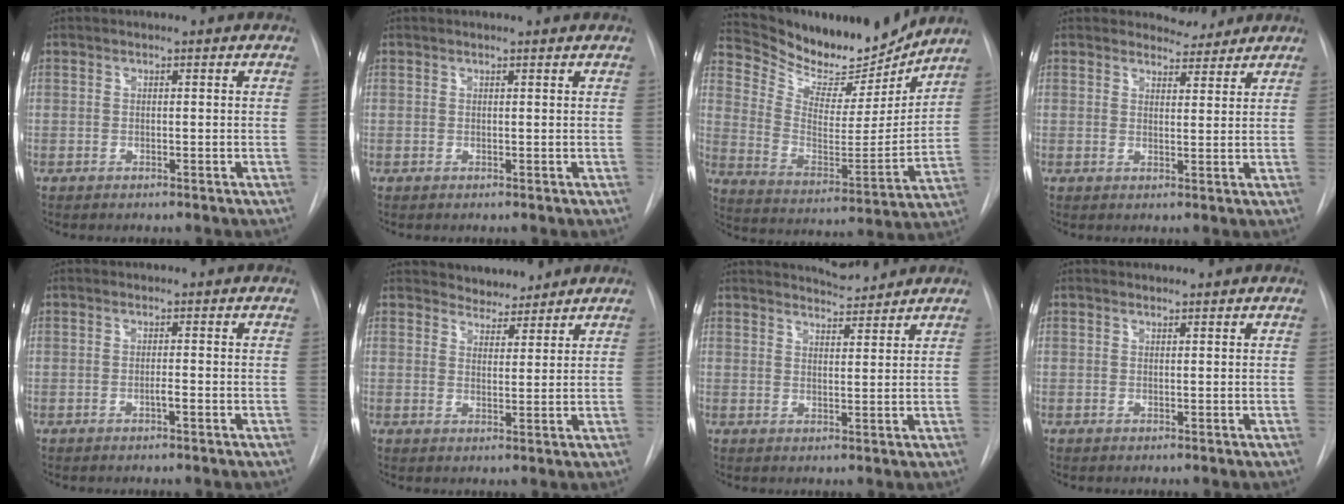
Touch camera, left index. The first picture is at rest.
{"total": 0.8, "force": [0.7, -0.1, 0.1], "torque": [-0.010, -0.001, 0.007]}
{"total": 16.6, "force": [15.6, 3.8, 4.0], "torque": [-0.078, -0.040, 0.248]}
{"total": 4.7, "force": [4.3, 2.0, -0.3], "torque": [0.012, -0.015, 0.046]}
{"total": 1.0, "force": [-0.7, -0.1, 0.6], "torque": [-0.010, -0.005, -0.015]}
{"total": 4.1, "force": [3.9, 1.4, -0.1], "torque": [0.006, 0.001, 0.058]}
{"total": 4.2, "force": [4.2, 0.0, 0.2], "torque": [-0.010, -0.005, 0.062]}
{"total": 0.6, "force": [0.6, -0.1, -0.1], "torque": [-0.005, 0.007, 0.014]}